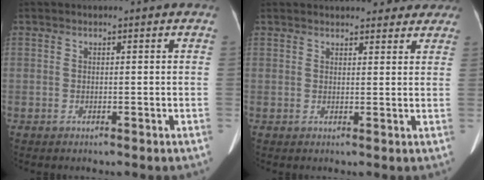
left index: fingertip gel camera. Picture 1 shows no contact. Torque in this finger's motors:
{"motor_torque": [0.24, -0.54, 0.00, 0.01]}